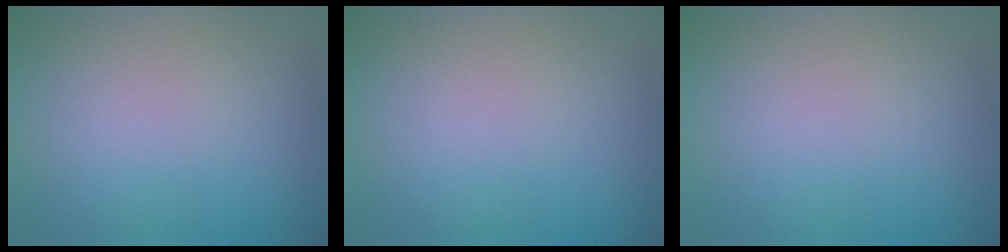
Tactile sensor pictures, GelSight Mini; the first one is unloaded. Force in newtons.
{"total": 0.0}
{"total": 0.0}